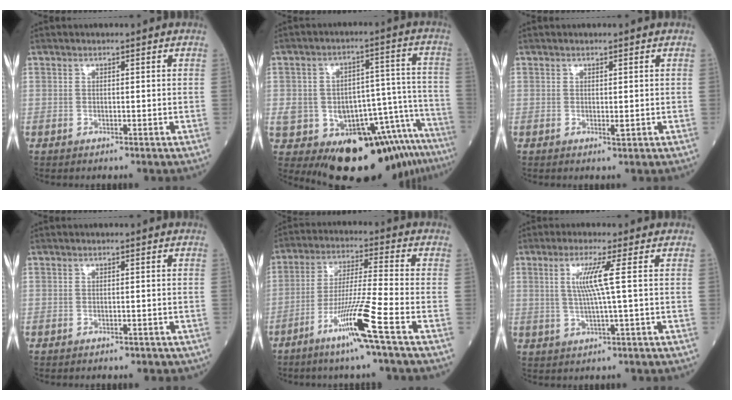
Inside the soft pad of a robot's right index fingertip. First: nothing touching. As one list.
[{"total": 16.1, "force": [-11.3, 5.2, 10.2], "torque": [-0.090, 0.051, -0.147]}, {"total": 0.7, "force": [0.0, 0.1, 0.7], "torque": [-0.011, -0.003, 0.000]}, {"total": 2.2, "force": [-1.8, 0.9, 0.8], "torque": [-0.012, -0.002, -0.016]}, {"total": 12.9, "force": [-6.7, -1.8, 10.8], "torque": [-0.207, -0.024, -0.130]}, {"total": 5.1, "force": [1.0, -1.2, 4.9], "torque": [-0.100, -0.001, 0.023]}]